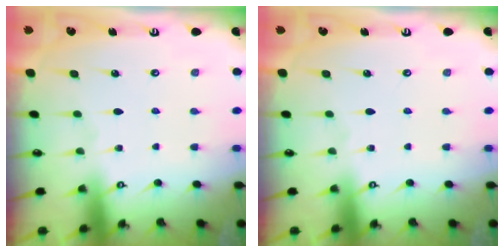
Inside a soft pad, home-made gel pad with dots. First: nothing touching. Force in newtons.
{"total": 0.0}